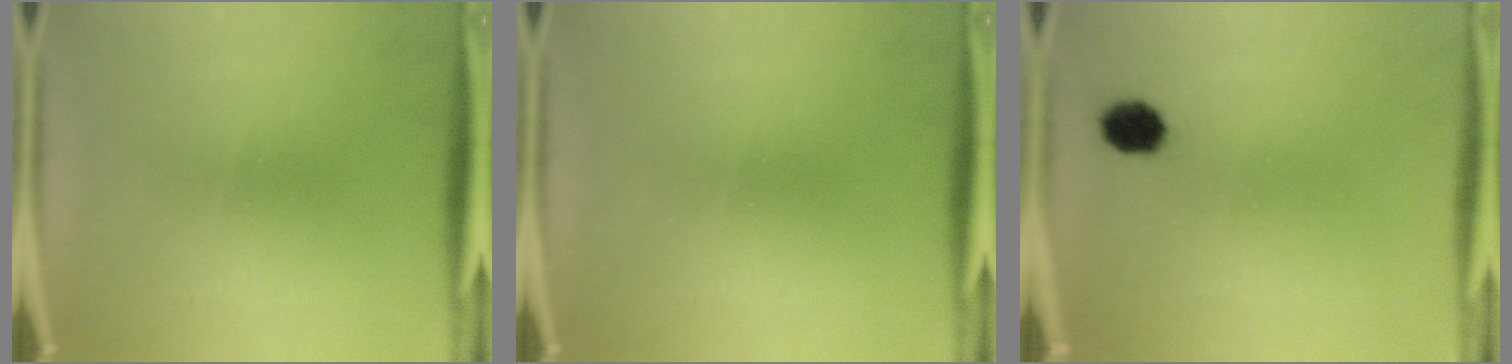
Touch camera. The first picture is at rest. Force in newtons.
{"total": 0.0}
{"total": 5.0}